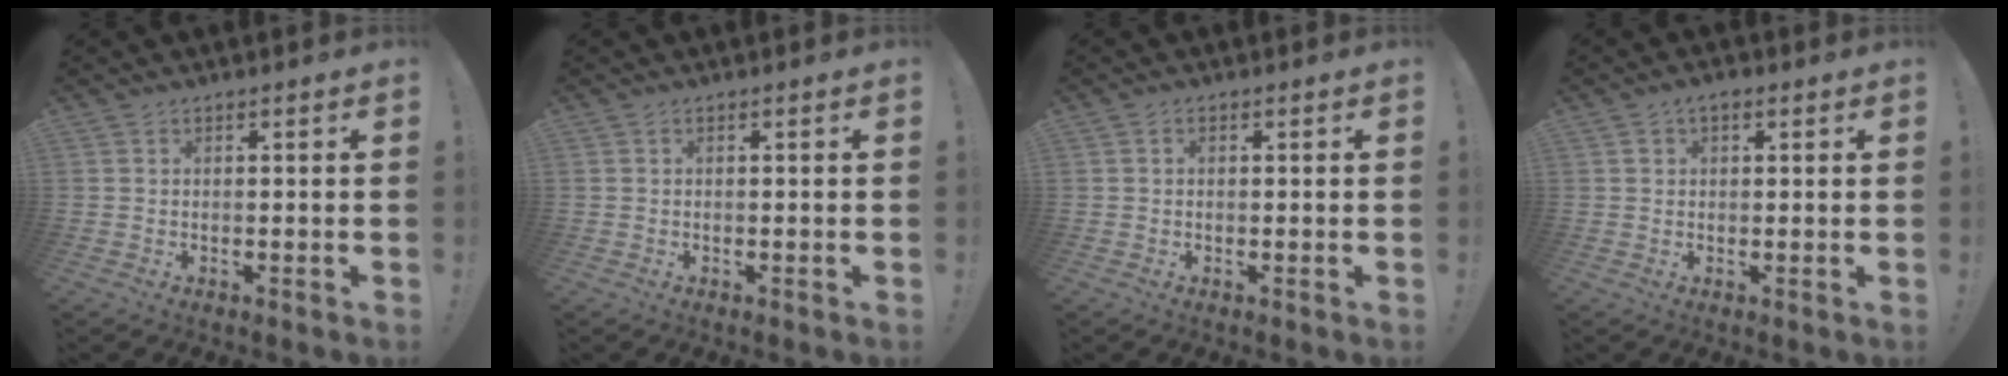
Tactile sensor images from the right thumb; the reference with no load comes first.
{"total": 0.0}
{"total": 0.7, "force": [0.0, 0.5, 0.5], "torque": [-0.017, 0.006, 0.002]}
{"total": 2.2, "force": [0.5, 1.5, 1.5], "torque": [-0.025, 0.006, 0.009]}